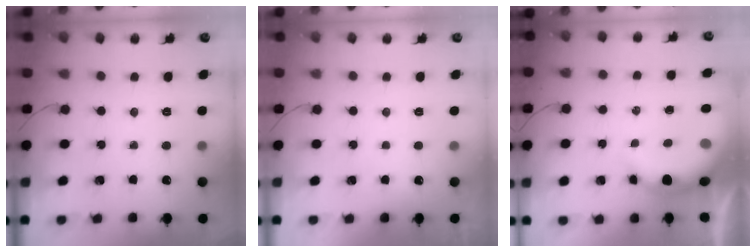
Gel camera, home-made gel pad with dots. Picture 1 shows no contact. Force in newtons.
{"total": 2.9, "press": 2.9, "slide": 0.1}
{"total": 7.9, "press": 7.7, "slide": 1.4}